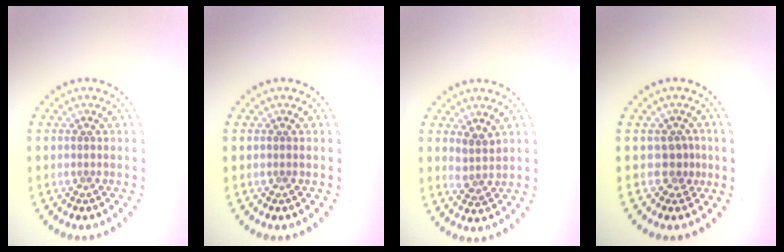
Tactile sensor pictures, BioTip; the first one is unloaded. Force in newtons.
{"total": 0.0}
{"total": 1.8, "press": 1.4, "slide": 1.0}
{"total": 1.7, "press": 1.2, "slide": 1.1}